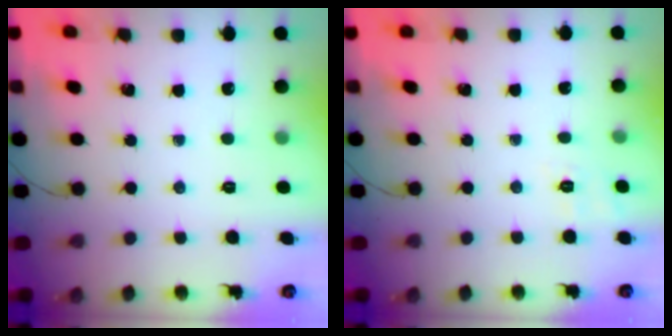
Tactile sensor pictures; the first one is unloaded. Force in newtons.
{"total": 1.9, "press": 0.6, "slide": 1.9}